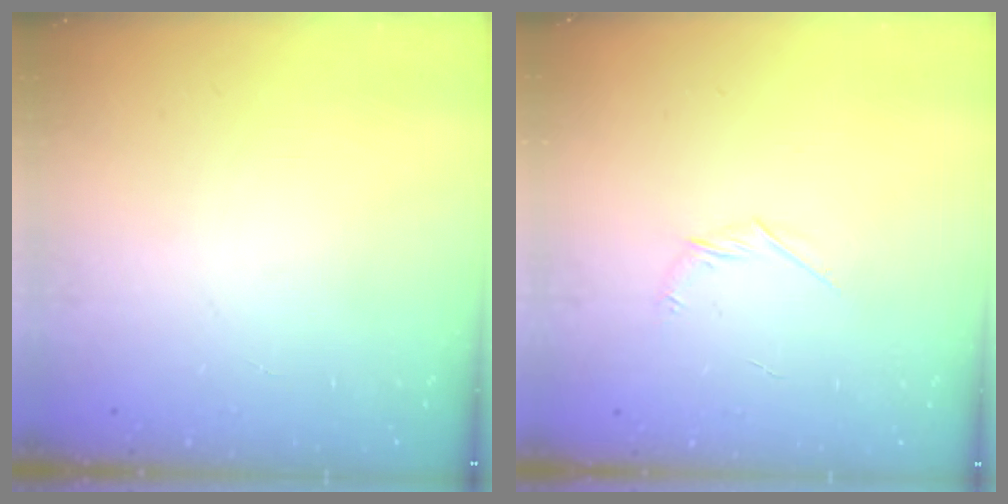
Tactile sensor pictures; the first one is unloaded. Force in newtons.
{"total": 4.3, "press": 4.1, "slide": 1.1}